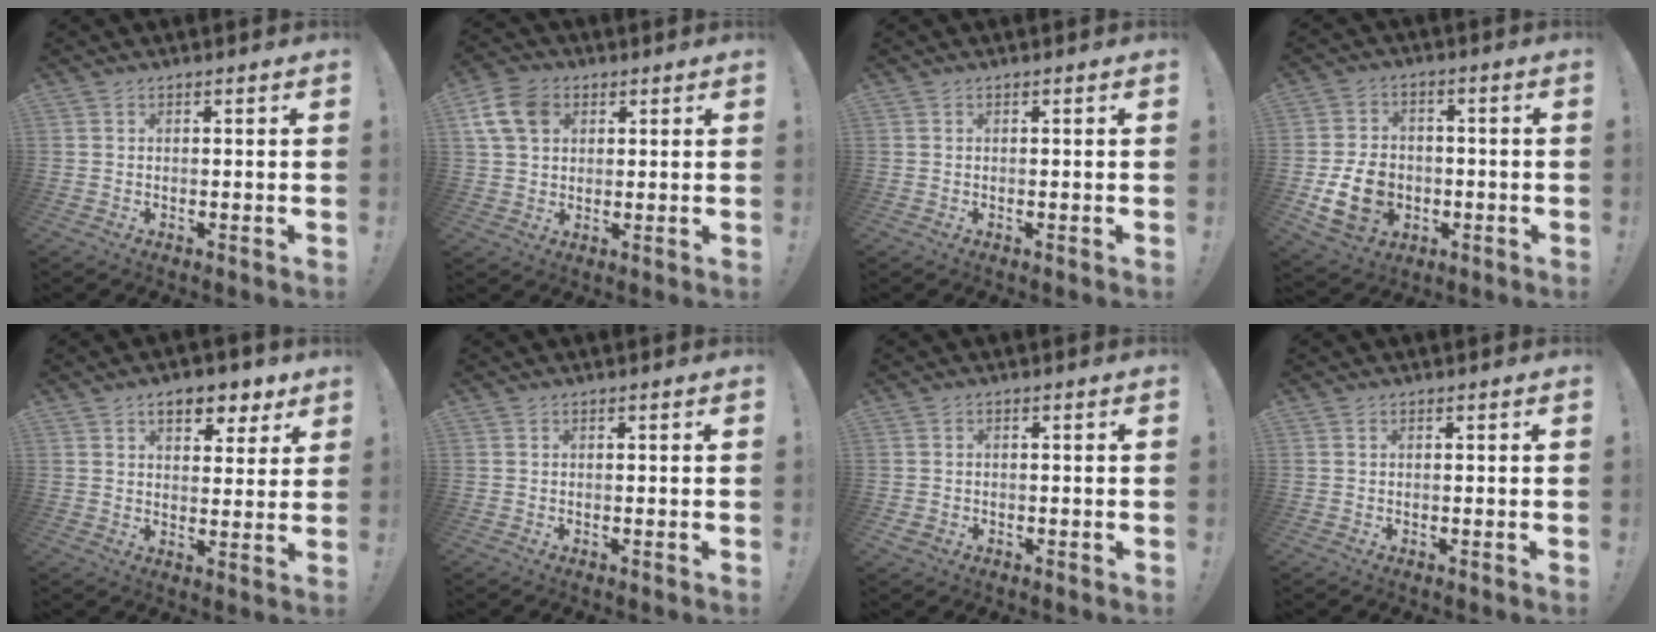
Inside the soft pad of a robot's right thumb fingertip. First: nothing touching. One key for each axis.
{"total": 10.6, "fx": 3.9, "fy": 7.7, "fz": 6.1, "tx": -0.113, "ty": -0.007, "tz": 0.079}
{"total": 0.0}
{"total": 12.7, "fx": -2.9, "fy": 10.1, "fz": 7.1, "tx": -0.129, "ty": 0.018, "tz": -0.045}
{"total": 8.7, "fx": 5.1, "fy": 4.5, "fz": 5.3, "tx": -0.067, "ty": -0.023, "tz": 0.089}
{"total": 0.0}
{"total": 1.8, "fx": -0.4, "fy": 1.5, "fz": 0.9, "tx": -0.016, "ty": 0.003, "tz": -0.007}
{"total": 0.0}